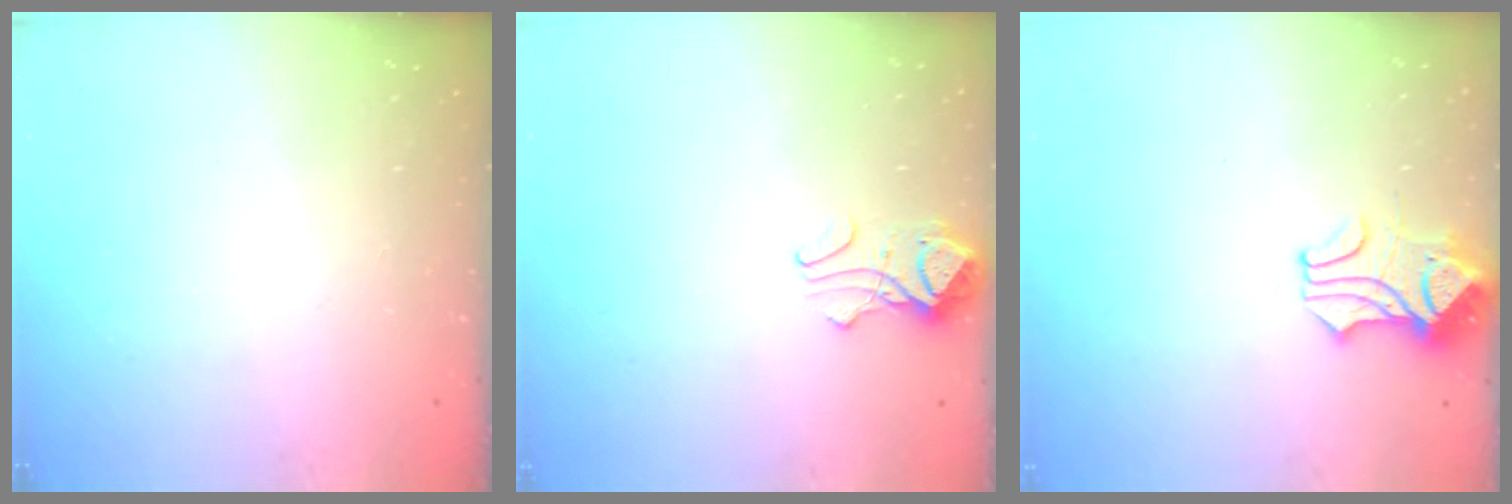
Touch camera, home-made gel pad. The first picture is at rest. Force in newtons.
{"total": 2.9, "press": 2.9, "slide": 0.4}
{"total": 1.8, "press": 1.3, "slide": 1.1}